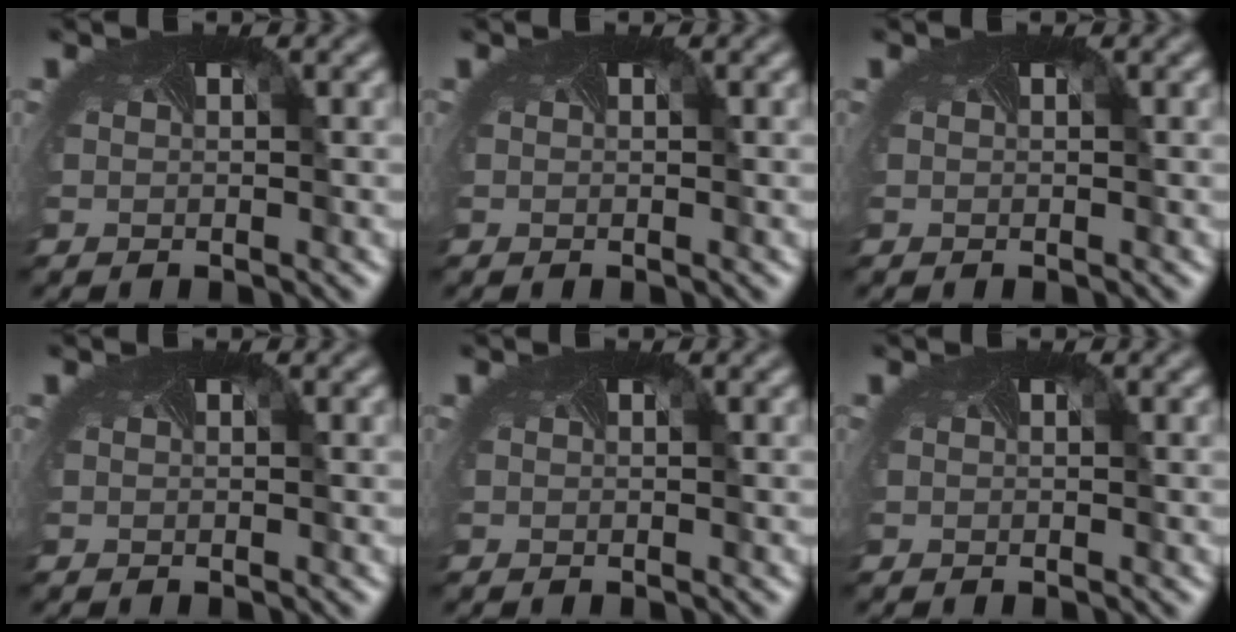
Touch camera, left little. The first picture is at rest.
{"total": 0.0}
{"total": 0.0}
{"total": 0.0}
{"total": 0.0}
{"total": 0.0}